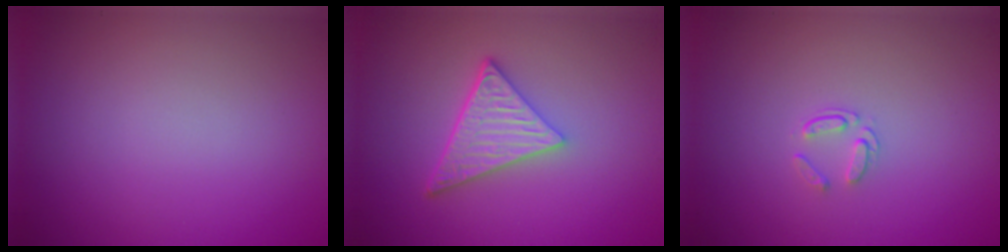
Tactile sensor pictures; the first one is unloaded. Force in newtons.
{"total": 4.9, "press": 3.5, "slide": 3.5}
{"total": 1.1, "press": 0.7, "slide": 0.9}